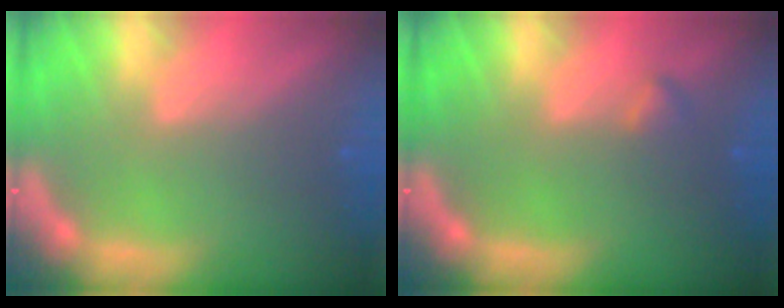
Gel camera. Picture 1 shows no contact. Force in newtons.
{"total": 0.9}